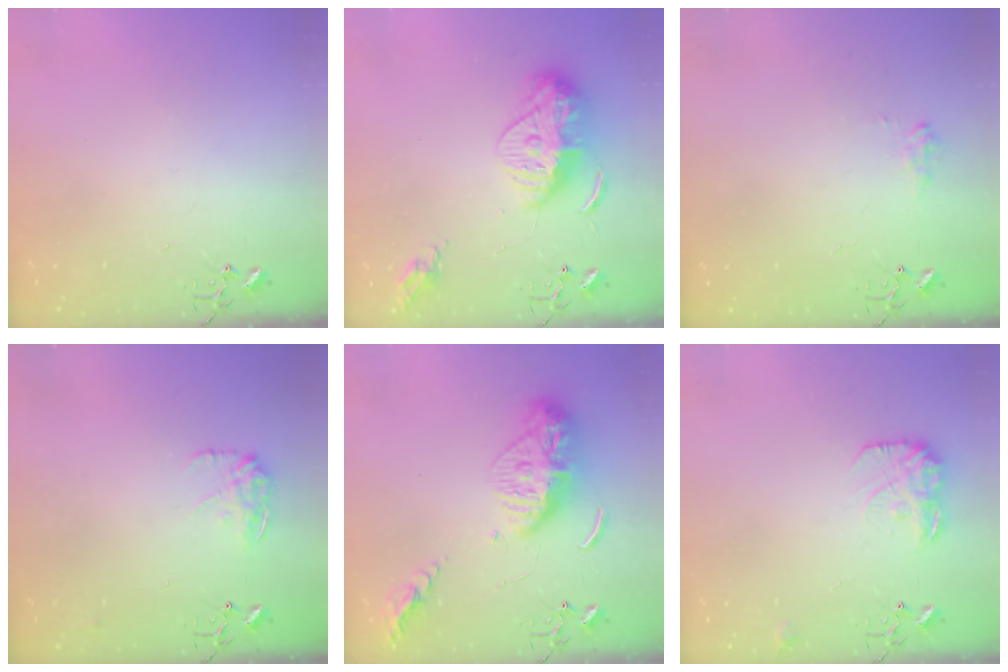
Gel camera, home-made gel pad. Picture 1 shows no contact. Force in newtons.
{"total": 14.4, "press": 14.3, "slide": 1.2}
{"total": 7.7, "press": 7.7, "slide": 0.4}
{"total": 10.8, "press": 10.7, "slide": 0.6}
{"total": 13.5, "press": 13.5, "slide": 1.2}
{"total": 11.7, "press": 11.7, "slide": 0.4}